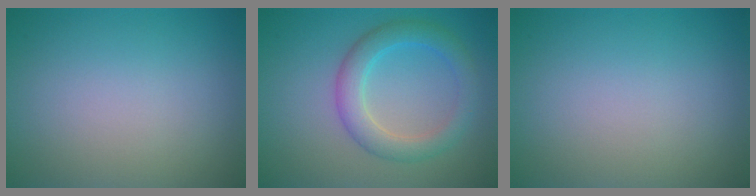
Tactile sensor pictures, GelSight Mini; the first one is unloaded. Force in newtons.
{"total": 3.9, "press": 3.9, "slide": 0.1}
{"total": 0.0}